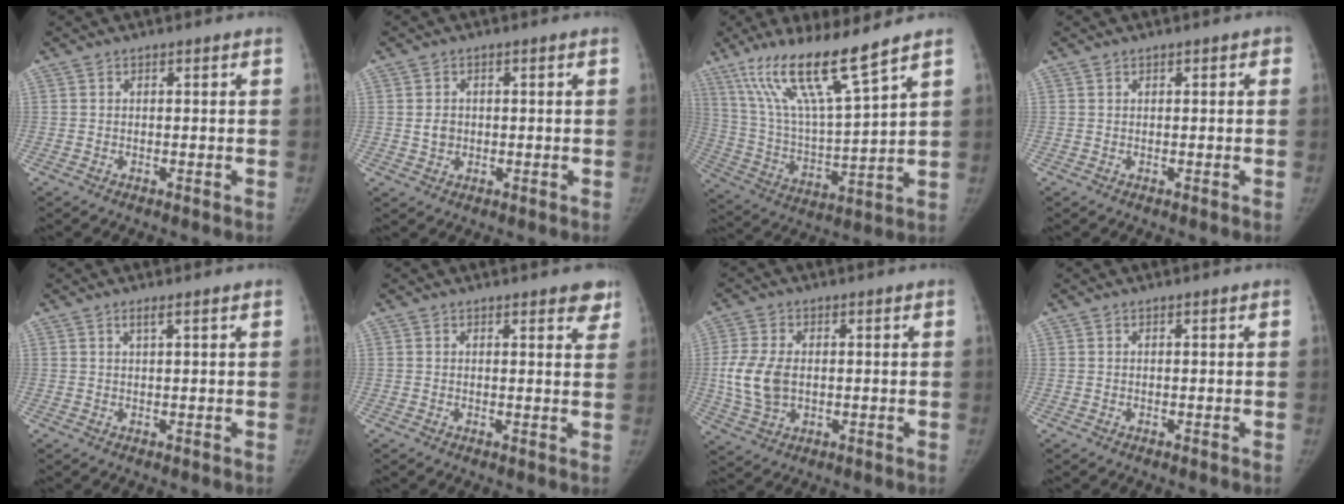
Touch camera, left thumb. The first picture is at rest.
{"total": 2.5, "force": [0.0, 2.2, 1.2], "torque": [-0.009, 0.002, 0.003]}
{"total": 17.0, "force": [11.7, 1.7, 12.2], "torque": [-0.219, -0.060, 0.230]}
{"total": 0.8, "force": [0.4, 0.5, 0.5], "torque": [0.006, 0.002, 0.003]}
{"total": 1.4, "force": [0.9, 0.1, 1.1], "torque": [-0.021, 0.002, 0.016]}
{"total": 4.2, "force": [3.0, 1.5, 2.5], "torque": [-0.003, -0.012, 0.029]}
{"total": 8.6, "force": [-0.1, 5.7, 6.4], "torque": [-0.135, 0.000, 0.003]}
{"total": 0.0}